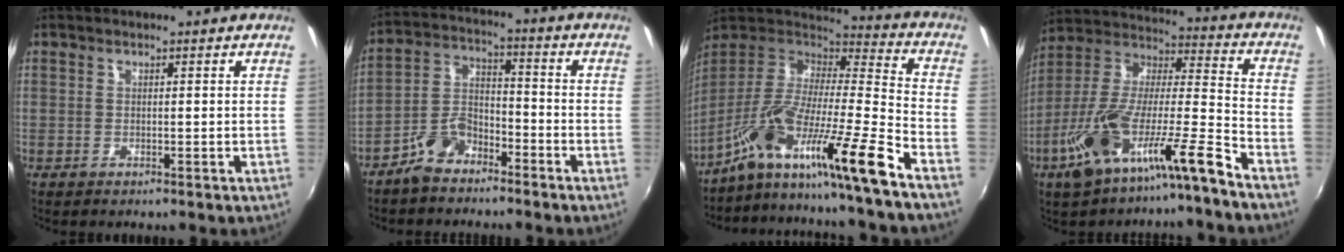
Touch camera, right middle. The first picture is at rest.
{"total": 7.5, "force": [-5.5, 3.7, 3.4], "torque": [-0.079, 0.022, -0.105]}
{"total": 21.2, "force": [-14.3, -0.8, 15.6], "torque": [-0.254, -0.048, -0.264]}
{"total": 17.1, "force": [-11.2, 1.6, 12.8], "torque": [-0.226, -0.011, -0.208]}